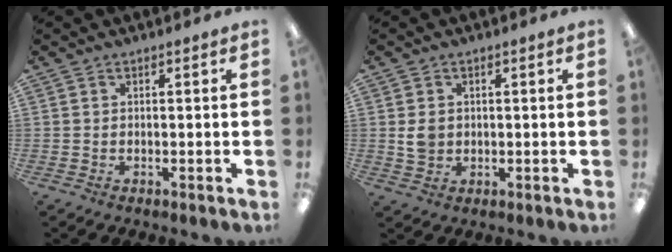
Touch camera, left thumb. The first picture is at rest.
{"total": 3.7, "force": [0.4, 3.1, 2.0], "torque": [-0.029, 0.002, 0.006]}